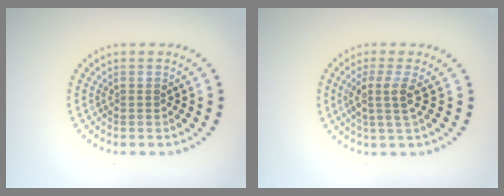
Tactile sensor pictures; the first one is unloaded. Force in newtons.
{"total": 2.6, "press": 1.9, "slide": 1.7}